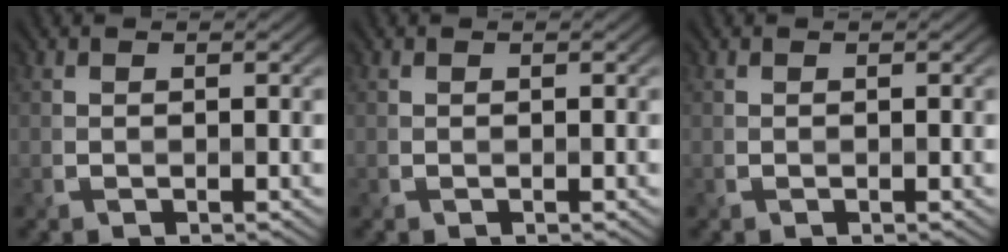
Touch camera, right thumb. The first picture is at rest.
{"total": 0.0}
{"total": 0.0}